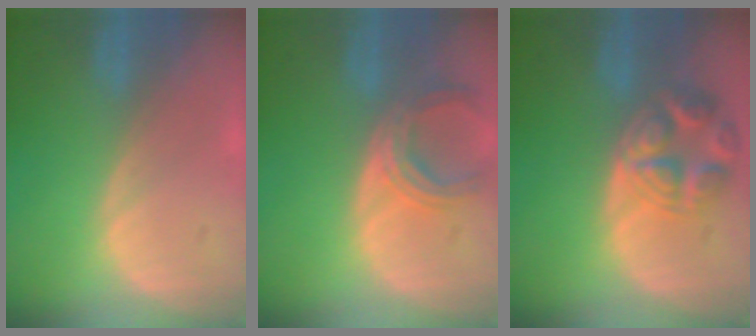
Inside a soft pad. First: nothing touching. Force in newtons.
{"total": 5.8, "press": 5.4, "slide": 2.2}
{"total": 7.8, "press": 7.0, "slide": 3.5}